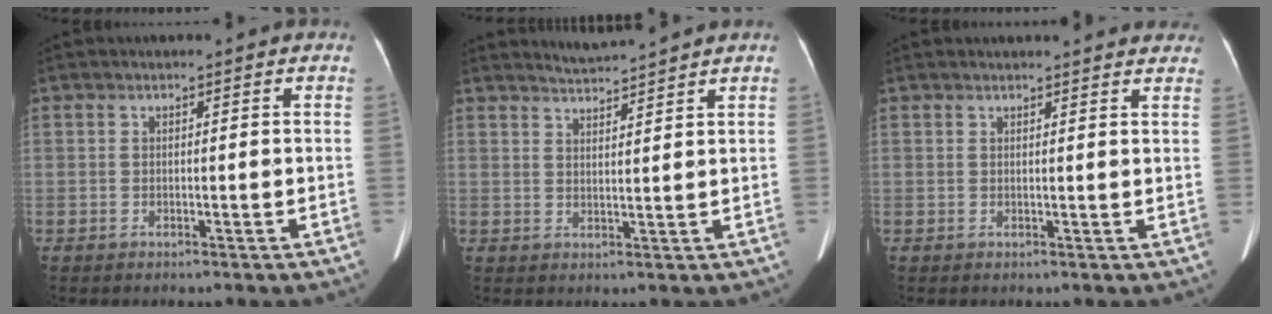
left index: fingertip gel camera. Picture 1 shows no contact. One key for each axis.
{"total": 3.4, "fx": 3.2, "fy": -1.2, "fz": 0.0, "tx": -0.005, "ty": -0.001, "tz": 0.062}
{"total": 10.2, "fx": 9.7, "fy": 2.0, "fz": 2.6, "tx": -0.011, "ty": 0.014, "tz": 0.093}